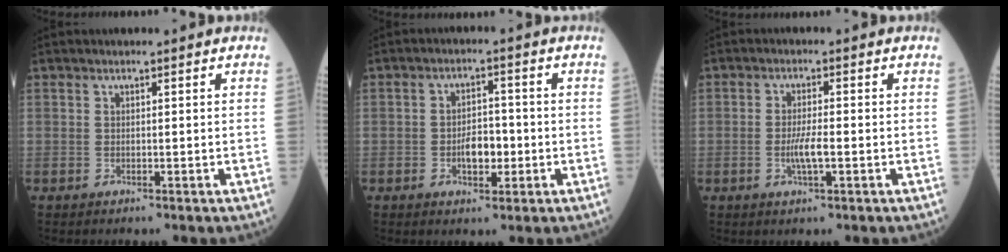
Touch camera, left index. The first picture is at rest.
{"total": 4.6, "force": [-1.2, 2.3, 3.8], "torque": [-0.065, 0.007, -0.019]}
{"total": 3.6, "force": [-0.9, 0.5, 3.5], "torque": [-0.072, -0.003, -0.018]}